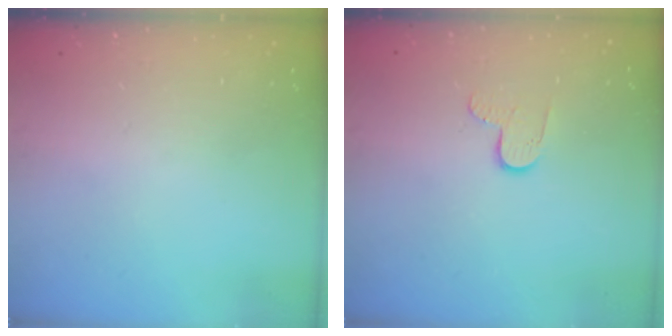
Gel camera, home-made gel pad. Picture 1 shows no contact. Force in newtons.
{"total": 5.9, "press": 5.9, "slide": 0.6}